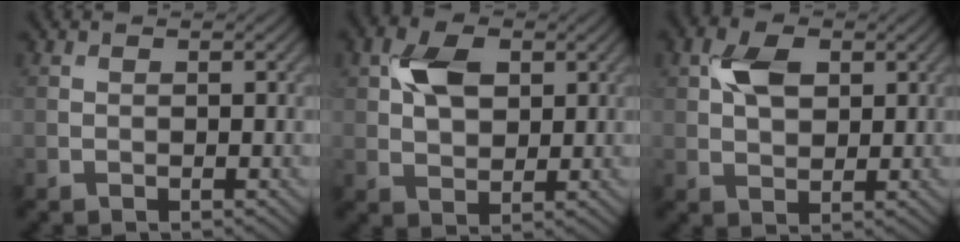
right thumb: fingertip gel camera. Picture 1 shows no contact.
{"total": 6.0, "force": [1.9, 3.8, 4.3], "torque": [-0.089, 0.004, 0.031]}
{"total": 5.1, "force": [1.7, 3.2, 3.6], "torque": [-0.078, 0.006, 0.027]}